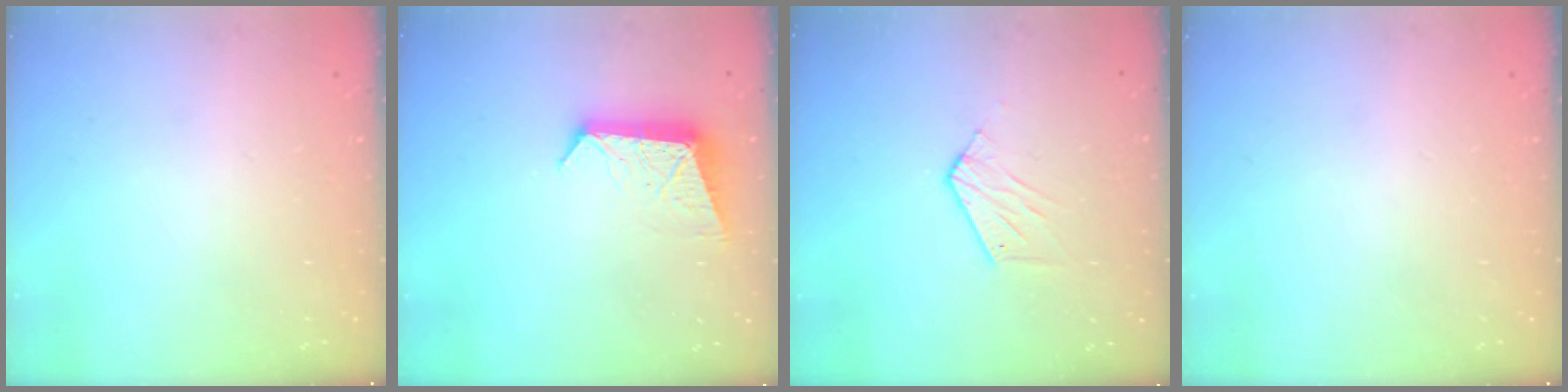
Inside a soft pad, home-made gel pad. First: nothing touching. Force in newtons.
{"total": 9.3, "press": 9.3, "slide": 0.6}
{"total": 6.3, "press": 6.3, "slide": 0.4}
{"total": 0.0}